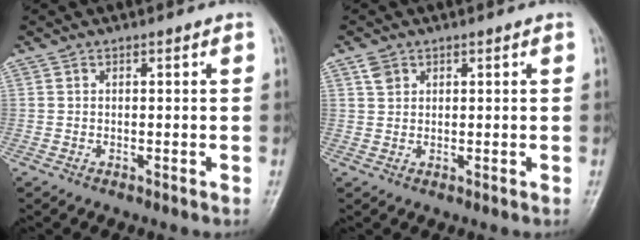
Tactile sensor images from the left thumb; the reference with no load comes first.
{"total": 2.2, "force": [1.2, 1.6, 0.9], "torque": [-0.010, 0.000, 0.023]}